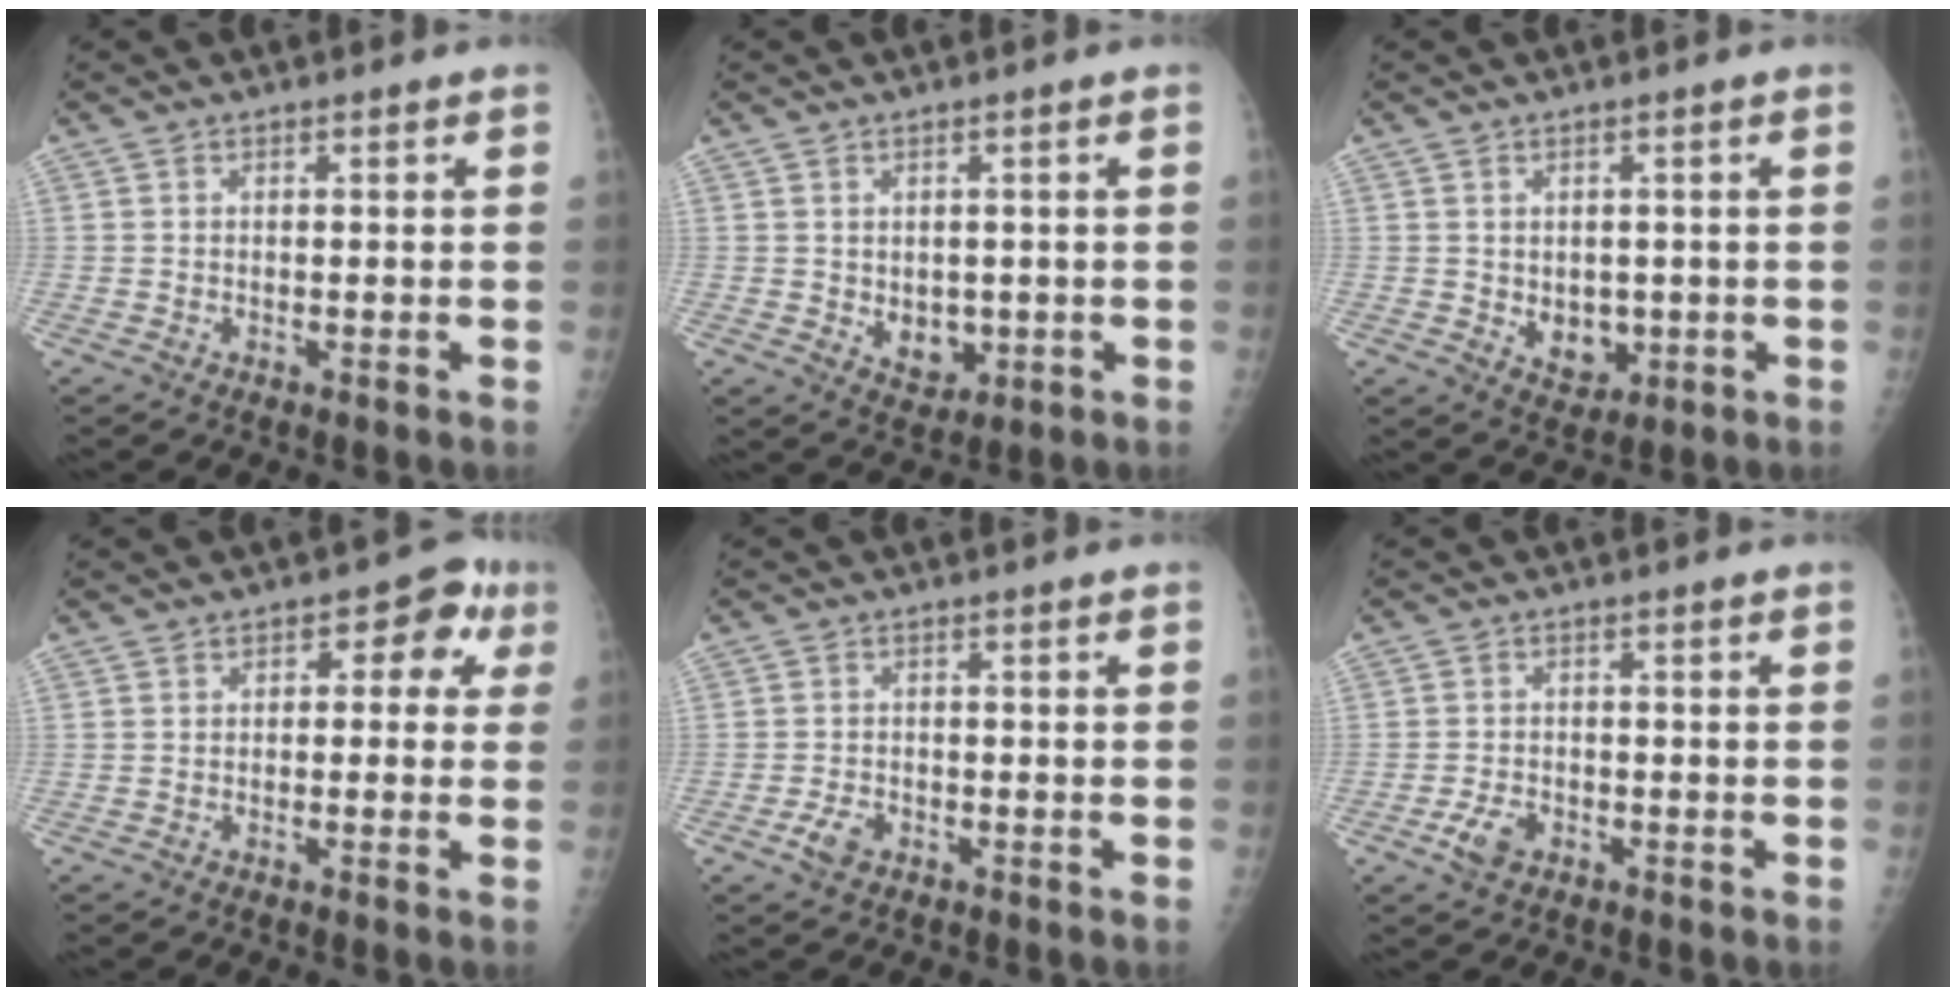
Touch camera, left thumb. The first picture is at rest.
{"total": 4.6, "force": [-0.4, 3.5, 3.0], "torque": [-0.023, -0.009, 0.010]}
{"total": 4.9, "force": [-0.5, 3.8, 3.1], "torque": [-0.022, -0.008, 0.009]}
{"total": 5.7, "force": [1.3, 3.8, 4.1], "torque": [-0.003, 0.016, 0.003]}
{"total": 2.8, "force": [-1.5, 1.7, 1.6], "torque": [-0.033, 0.006, -0.026]}
{"total": 3.7, "force": [-1.9, 2.3, 2.2], "torque": [-0.042, 0.008, -0.033]}